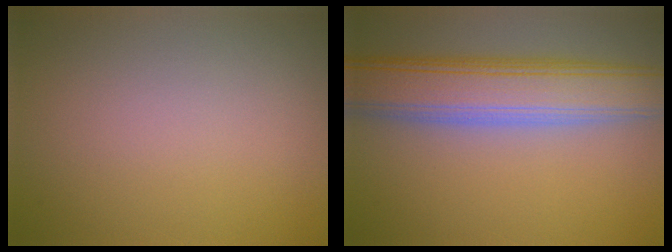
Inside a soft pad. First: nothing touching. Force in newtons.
{"total": 8.0, "press": 7.9, "slide": 0.5}